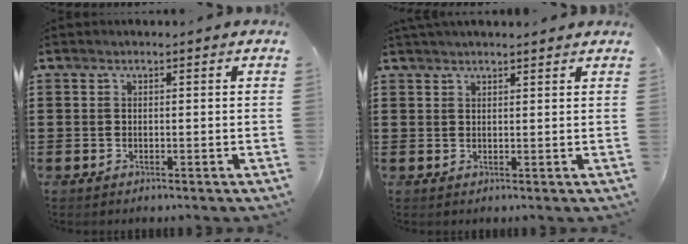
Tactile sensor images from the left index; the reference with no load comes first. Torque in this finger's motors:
{"motor_torque": [1.14, -0.63, 0.50, 0.06]}